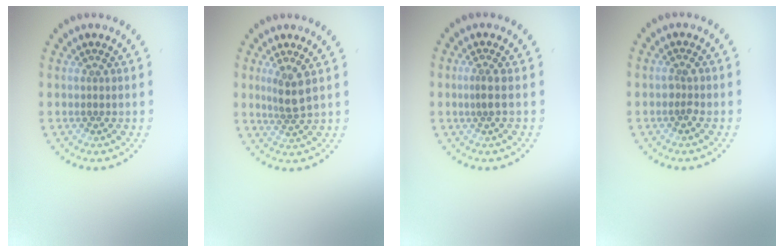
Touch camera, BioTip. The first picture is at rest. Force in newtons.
{"total": 2.3, "press": 1.8, "slide": 1.5}
{"total": 1.0, "press": 0.7, "slide": 0.7}
{"total": 0.7, "press": 0.7, "slide": 0.2}